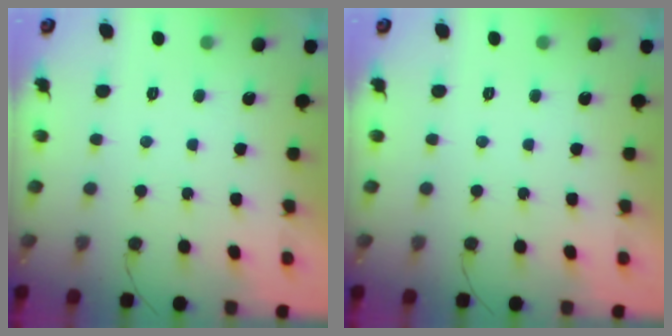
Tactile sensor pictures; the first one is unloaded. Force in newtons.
{"total": 0.0}